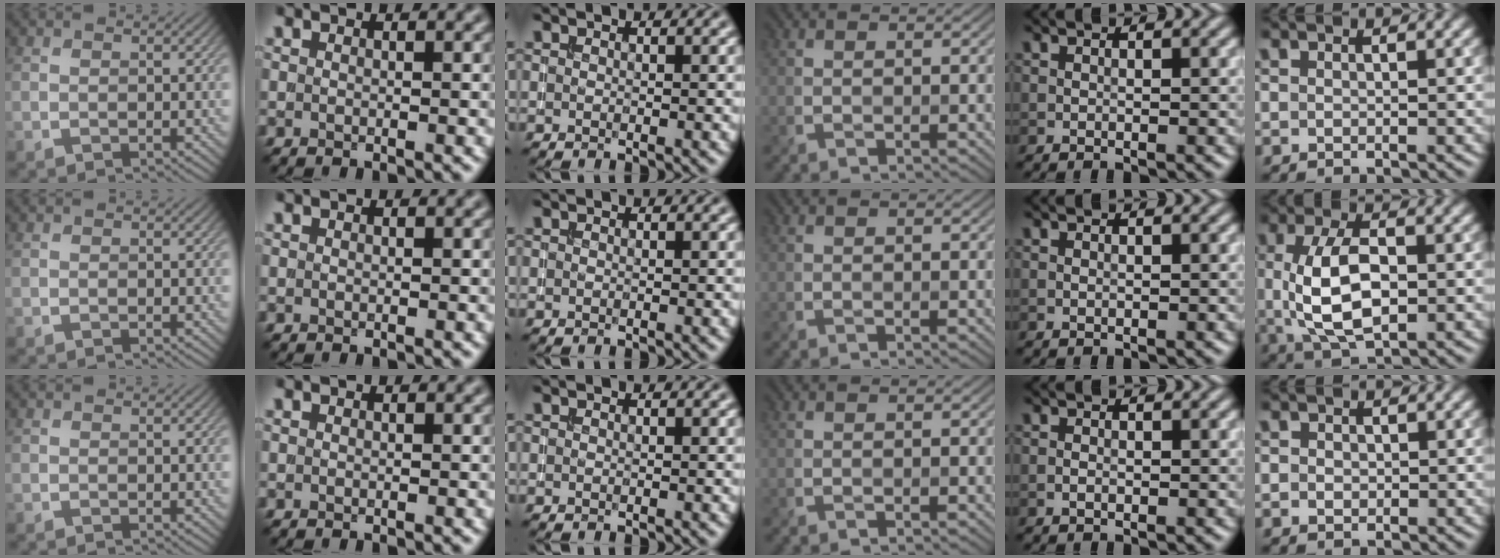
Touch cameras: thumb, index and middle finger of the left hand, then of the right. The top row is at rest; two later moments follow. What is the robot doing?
{"motion": "extract", "object": "drawer"}